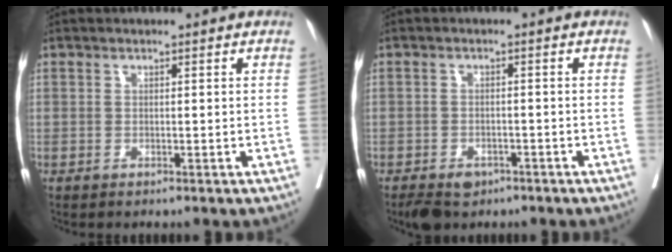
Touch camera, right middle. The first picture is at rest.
{"total": 4.4, "force": [-3.0, 2.7, 1.8], "torque": [-0.026, -0.001, -0.043]}